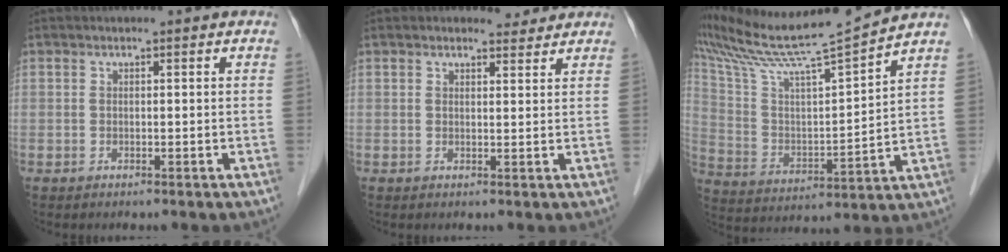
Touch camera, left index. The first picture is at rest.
{"total": 2.3, "force": [2.1, 0.8, 0.0], "torque": [-0.004, -0.004, 0.026]}
{"total": 14.8, "force": [13.9, -2.5, 4.5], "torque": [-0.102, -0.021, 0.252]}